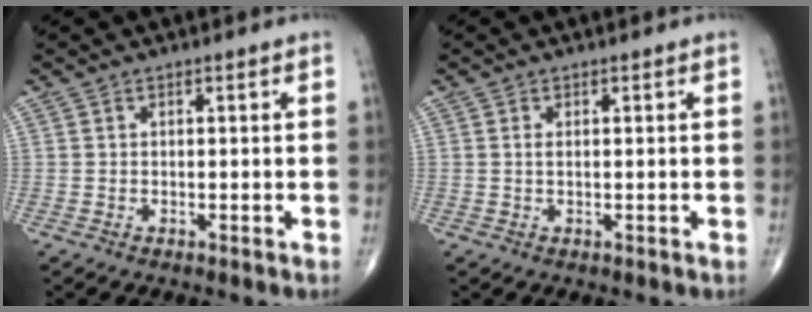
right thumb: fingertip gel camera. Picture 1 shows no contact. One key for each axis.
{"total": 0.9, "fx": 0.1, "fy": 0.3, "fz": 0.8, "tx": -0.018, "ty": -0.001, "tz": 0.002}